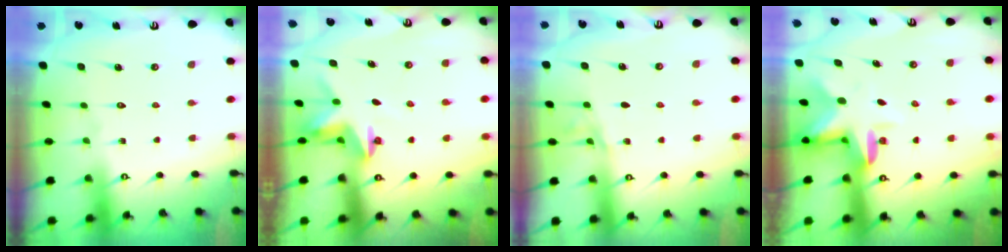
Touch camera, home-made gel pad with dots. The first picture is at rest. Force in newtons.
{"total": 3.1, "press": 3.1, "slide": 0.1}
{"total": 1.3, "press": 1.2, "slide": 0.3}
{"total": 4.9, "press": 4.6, "slide": 1.5}